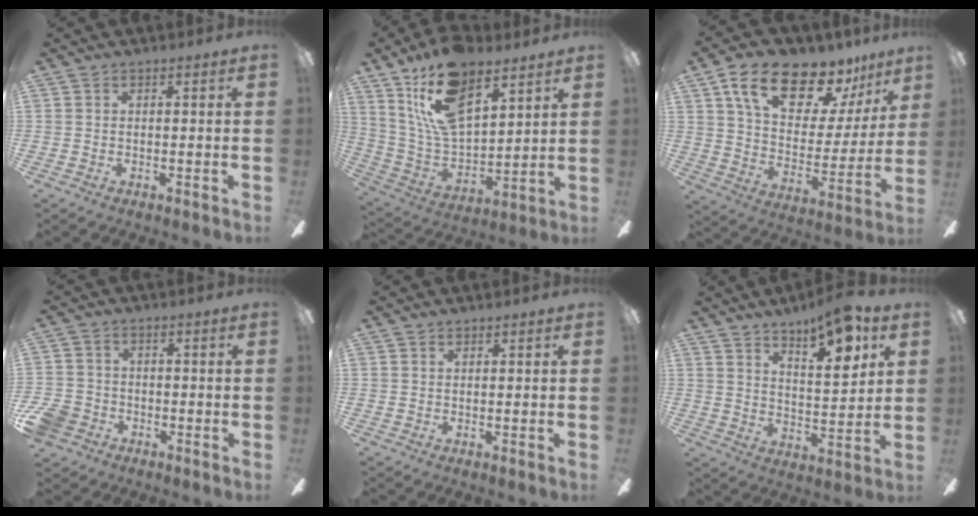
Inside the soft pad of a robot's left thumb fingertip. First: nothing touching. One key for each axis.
{"total": 18.9, "fx": 12.0, "fy": 9.0, "fz": 11.6, "tx": -0.225, "ty": -0.051, "tz": 0.215}
{"total": 18.7, "fx": 13.2, "fy": 8.4, "fz": 10.3, "tx": -0.166, "ty": -0.084, "tz": 0.226}
{"total": 6.4, "fx": -3.3, "fy": 4.9, "fz": 2.3, "tx": -0.067, "ty": 0.021, "tz": -0.067}
{"total": 0.5, "fx": 0.4, "fy": 0.3, "fz": 0.1, "tx": -0.003, "ty": 0.000, "tz": 0.009}
{"total": 11.1, "fx": 8.1, "fy": 3.0, "fz": 6.9, "tx": -0.103, "ty": -0.045, "tz": 0.136}